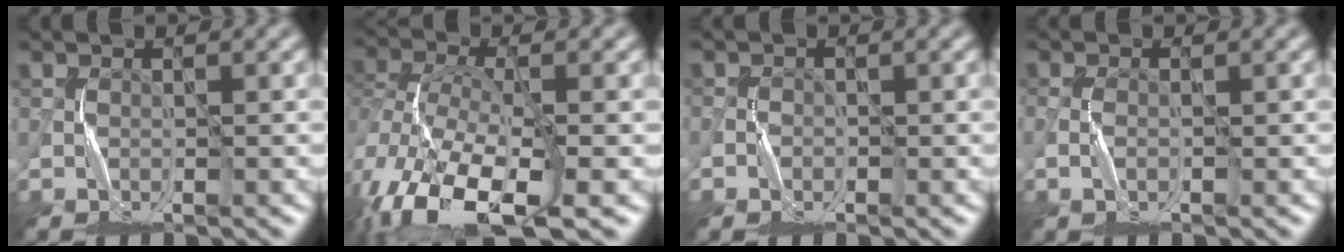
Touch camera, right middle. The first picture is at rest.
{"total": 13.5, "force": [-6.2, 6.5, 10.1], "torque": [-0.235, -0.030, -0.098]}
{"total": 1.1, "force": [-0.5, 0.8, 0.5], "torque": [-0.009, 0.002, -0.012]}
{"total": 1.7, "force": [-0.4, 0.8, 1.5], "torque": [-0.037, 0.003, -0.011]}